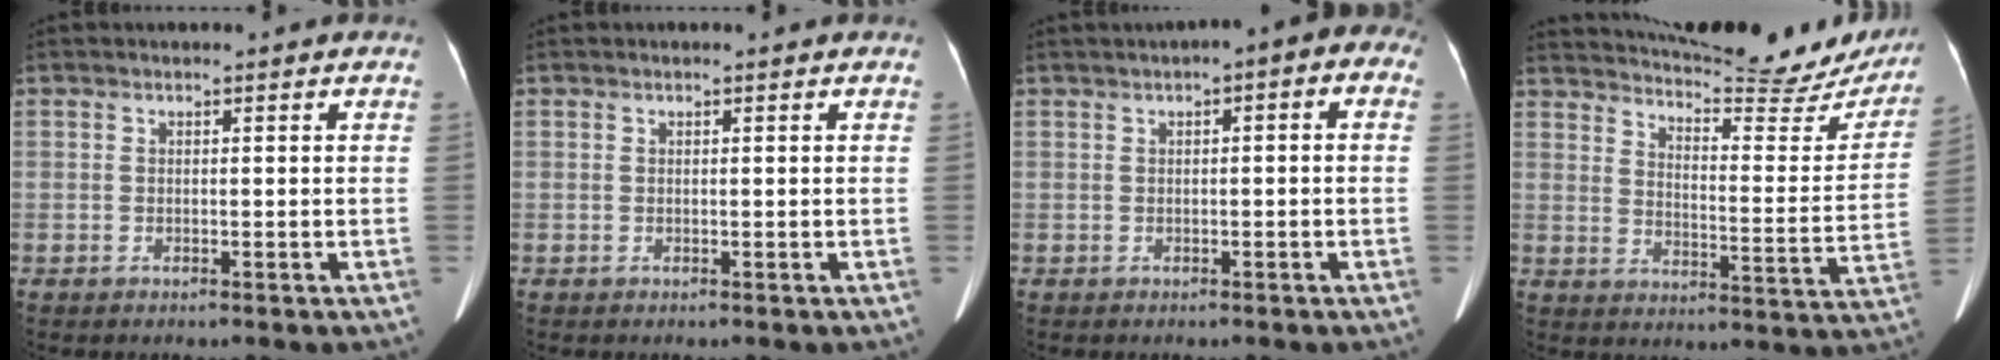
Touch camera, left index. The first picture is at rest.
{"total": 0.6, "force": [0.6, 0.1, 0.2], "torque": [-0.007, 0.006, 0.008]}
{"total": 4.6, "force": [1.3, 1.9, 4.0], "torque": [-0.044, 0.033, 0.009]}
{"total": 24.6, "force": [22.9, 3.1, 8.3], "torque": [-0.122, -0.073, 0.284]}